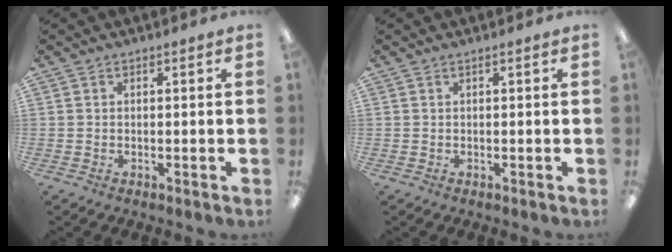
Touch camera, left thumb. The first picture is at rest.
{"total": 0.0}